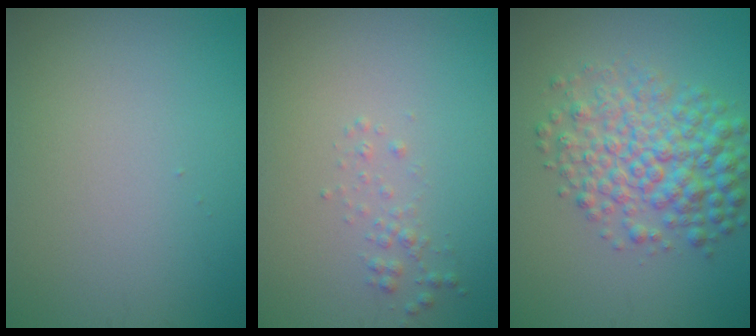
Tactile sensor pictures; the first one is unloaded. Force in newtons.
{"total": 1.1, "press": 1.1, "slide": 0.0}
{"total": 6.0, "press": 6.0, "slide": 0.0}